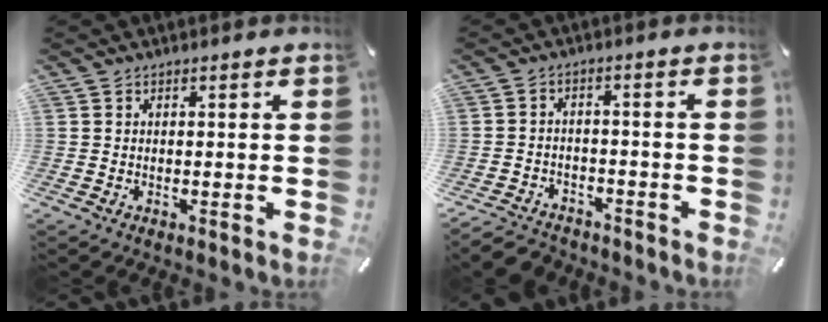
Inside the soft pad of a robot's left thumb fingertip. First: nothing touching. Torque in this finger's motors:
{"motor_torque": [-0.79, 1.05, 0.84, 0.87, 0.07]}